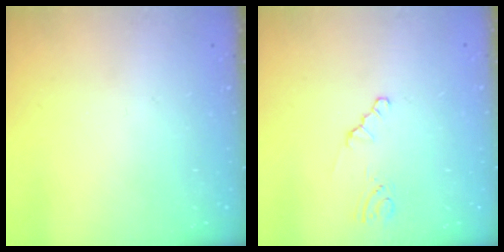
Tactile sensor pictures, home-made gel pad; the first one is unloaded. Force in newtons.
{"total": 1.1, "press": 1.0, "slide": 0.2}